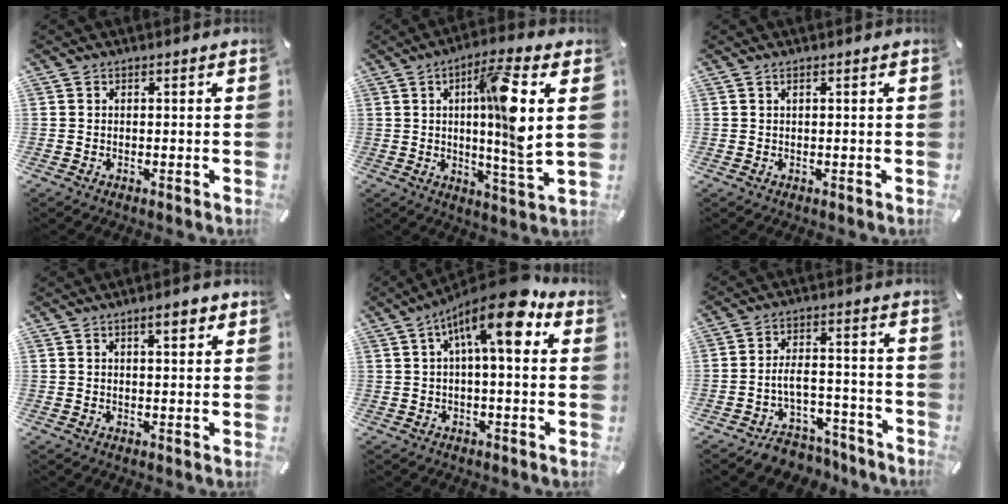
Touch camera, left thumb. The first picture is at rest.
{"total": 13.8, "force": [3.2, 1.5, 13.3], "torque": [-0.207, -0.013, 0.043]}
{"total": 0.8, "force": [0.3, 0.0, 0.7], "torque": [-0.014, 0.000, 0.004]}
{"total": 4.4, "force": [2.4, 1.3, 3.4], "torque": [-0.047, -0.006, 0.037]}
{"total": 14.0, "force": [5.4, 3.9, 12.3], "torque": [-0.187, -0.029, 0.083]}
{"total": 7.4, "force": [-4.4, 4.4, 4.0], "torque": [-0.072, 0.021, -0.079]}